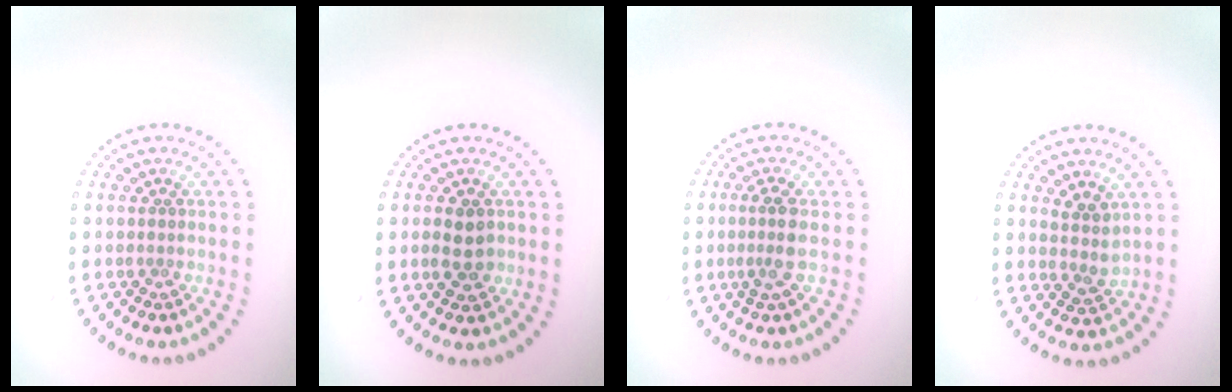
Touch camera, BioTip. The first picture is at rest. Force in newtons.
{"total": 2.6, "press": 2.6, "slide": 0.0}
{"total": 2.2, "press": 1.9, "slide": 1.1}
{"total": 2.0, "press": 1.6, "slide": 1.2}